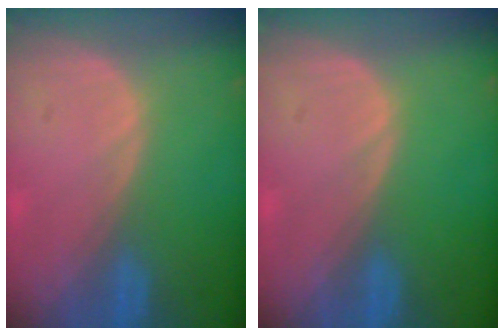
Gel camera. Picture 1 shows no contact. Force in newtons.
{"total": 0.0}